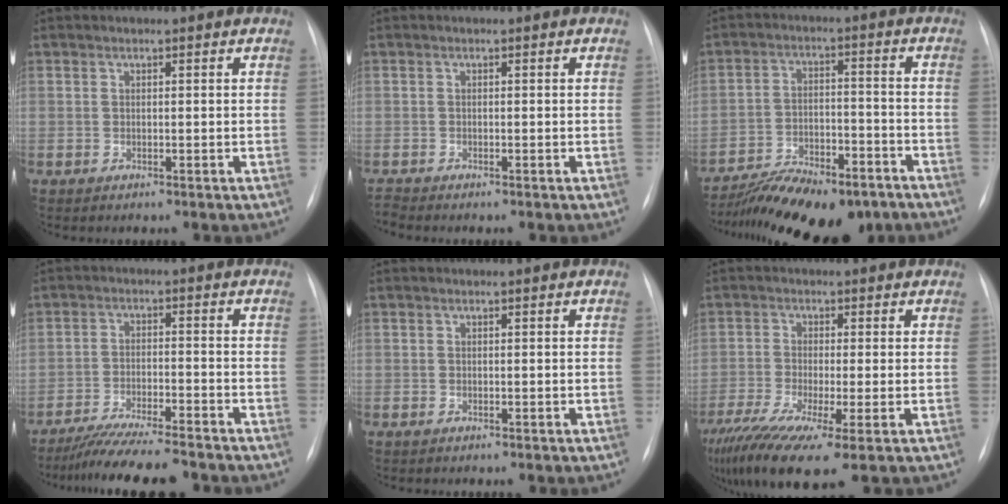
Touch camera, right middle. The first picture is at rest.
{"total": 0.8, "force": [-0.7, -0.4, -0.2], "torque": [0.001, -0.007, -0.012]}
{"total": 15.6, "force": [-12.5, 5.2, 7.8], "torque": [-0.124, 0.009, -0.195]}
{"total": 11.4, "force": [-10.1, 0.8, 5.2], "torque": [-0.082, -0.020, -0.160]}
{"total": 0.0}
{"total": 12.6, "force": [-7.5, 2.0, 9.9], "torque": [-0.200, -0.033, -0.130]}